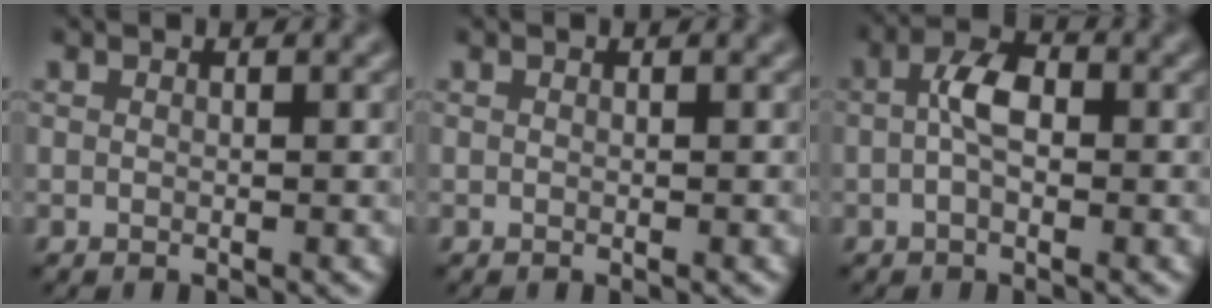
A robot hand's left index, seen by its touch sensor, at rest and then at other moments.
{"total": 0.0}
{"total": 3.1, "force": [-0.1, 1.6, 2.7], "torque": [-0.051, 0.009, -0.009]}